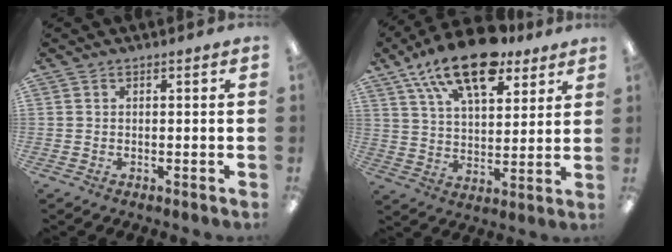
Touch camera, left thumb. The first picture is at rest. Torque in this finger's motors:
{"motor_torque": [0.49, 0.45, 1.61, -1.17, 0.15]}